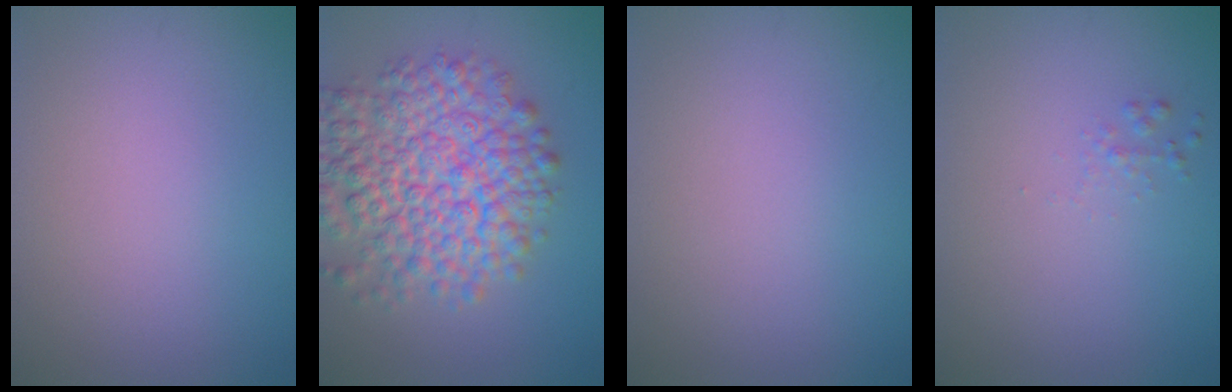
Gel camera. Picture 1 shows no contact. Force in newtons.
{"total": 9.2, "press": 9.2, "slide": 0.4}
{"total": 0.0}
{"total": 0.6, "press": 0.6, "slide": 0.0}